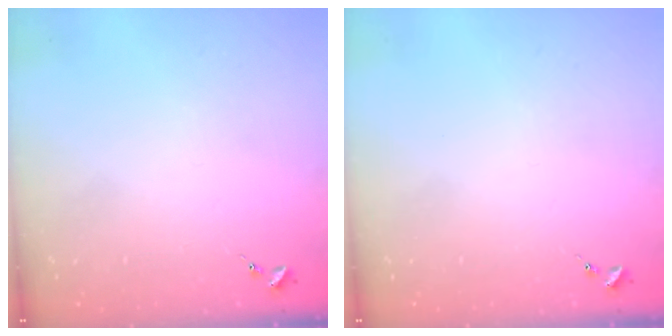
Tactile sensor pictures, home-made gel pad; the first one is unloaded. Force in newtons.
{"total": 0.0}